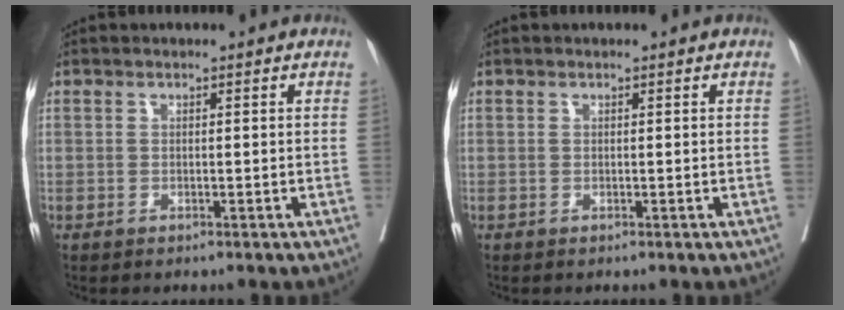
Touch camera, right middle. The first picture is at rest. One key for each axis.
{"total": 0.0}